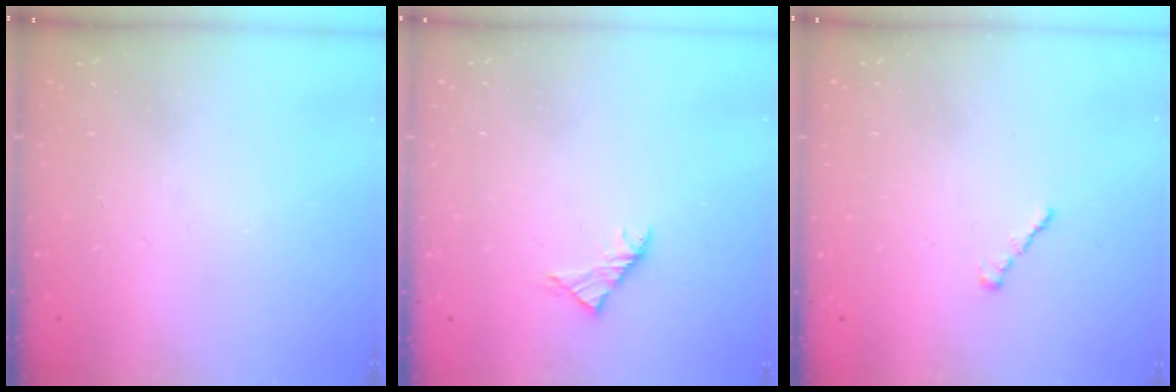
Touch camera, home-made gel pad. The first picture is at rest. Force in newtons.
{"total": 2.9, "press": 2.8, "slide": 0.8}
{"total": 1.4, "press": 1.3, "slide": 0.5}